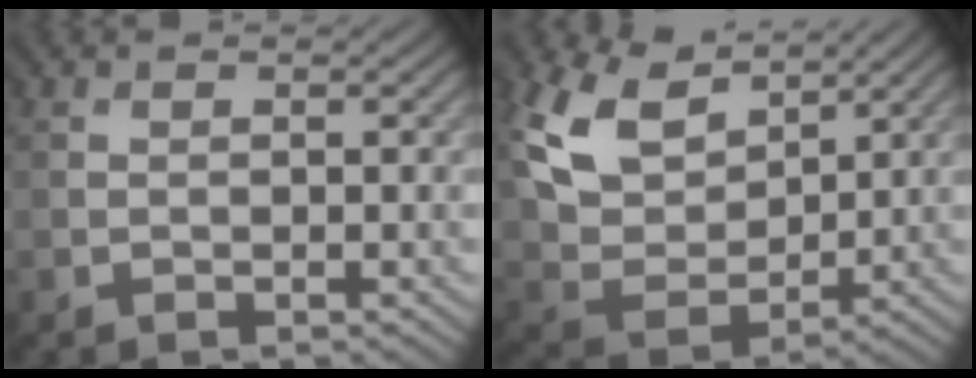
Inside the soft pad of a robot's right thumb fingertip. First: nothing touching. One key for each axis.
{"total": 10.9, "fx": 6.9, "fy": 6.4, "fz": 5.5, "tx": -0.169, "ty": 0.019, "tz": 0.132}